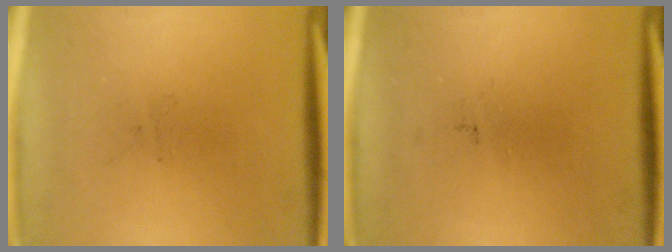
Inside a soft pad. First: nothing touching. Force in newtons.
{"total": 0.0}